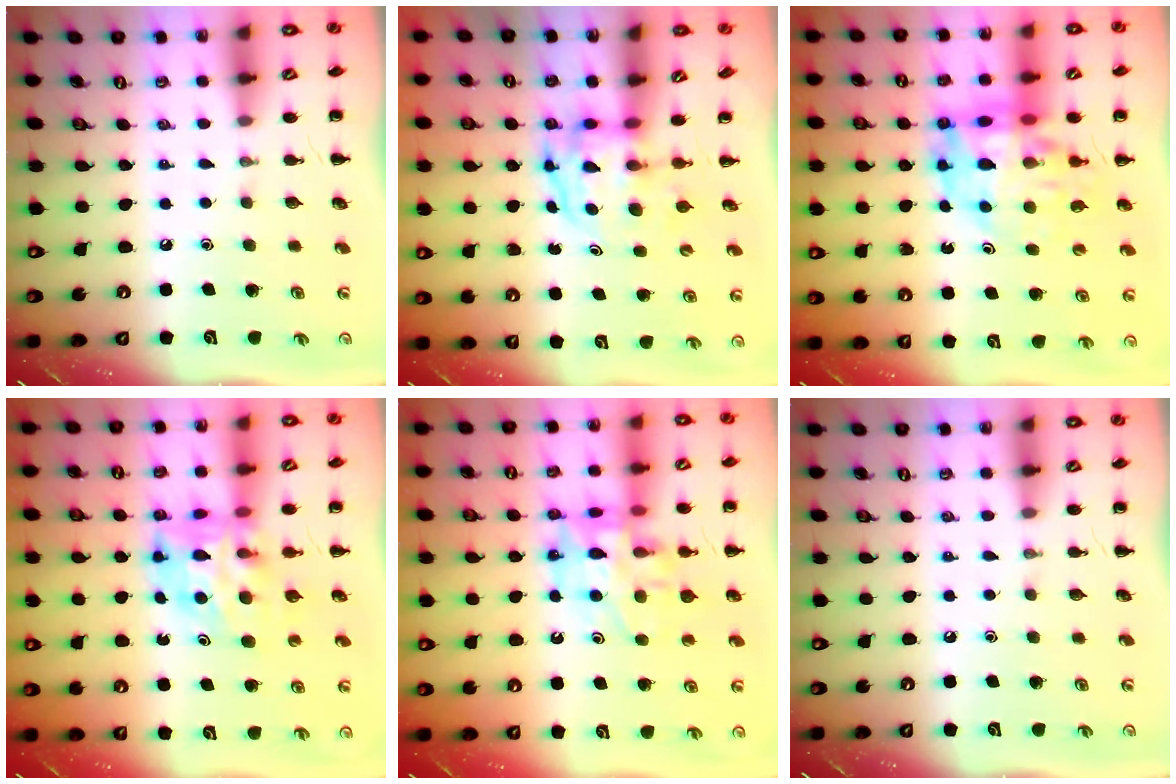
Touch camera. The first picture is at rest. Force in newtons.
{"total": 3.9, "press": 3.9, "slide": 0.7}
{"total": 17.4, "press": 16.9, "slide": 4.2}
{"total": 9.2, "press": 8.9, "slide": 2.5}
{"total": 15.4, "press": 14.9, "slide": 3.6}
{"total": 0.0}